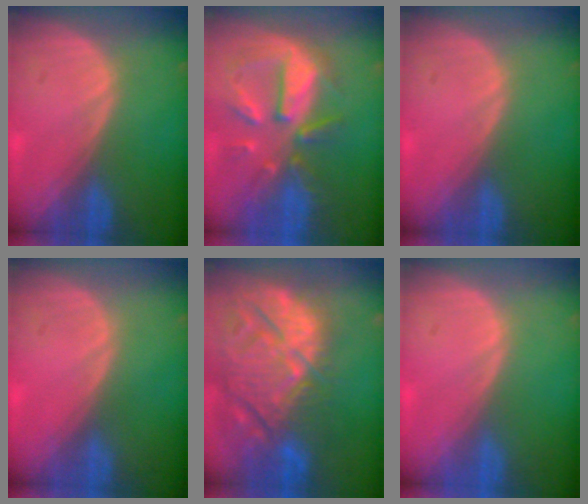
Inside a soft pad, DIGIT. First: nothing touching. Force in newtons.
{"total": 10.3, "press": 9.3, "slide": 4.4}
{"total": 0.0}
{"total": 0.0}
{"total": 15.3, "press": 13.1, "slide": 7.9}
{"total": 0.0}